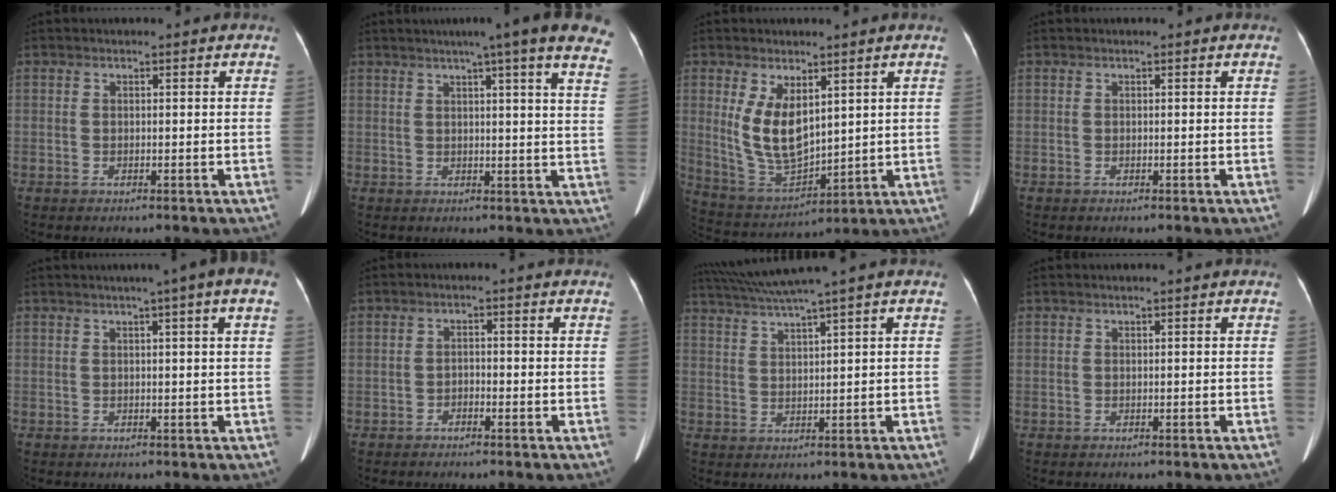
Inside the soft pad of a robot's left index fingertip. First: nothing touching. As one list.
[{"total": 18.3, "force": [14.5, -0.2, 11.1], "torque": [-0.153, -0.011, 0.158]}, {"total": 9.3, "force": [2.6, 4.1, 7.9], "torque": [-0.159, -0.012, 0.067]}, {"total": 0.0}, {"total": 5.0, "force": [2.5, 0.1, 4.4], "torque": [-0.054, 0.025, 0.027]}, {"total": 1.2, "force": [-0.9, 0.4, 0.6], "torque": [-0.005, 0.004, -0.017]}, {"total": 6.3, "force": [5.0, -2.0, 3.3], "torque": [-0.069, 0.013, 0.096]}, {"total": 0.0}]